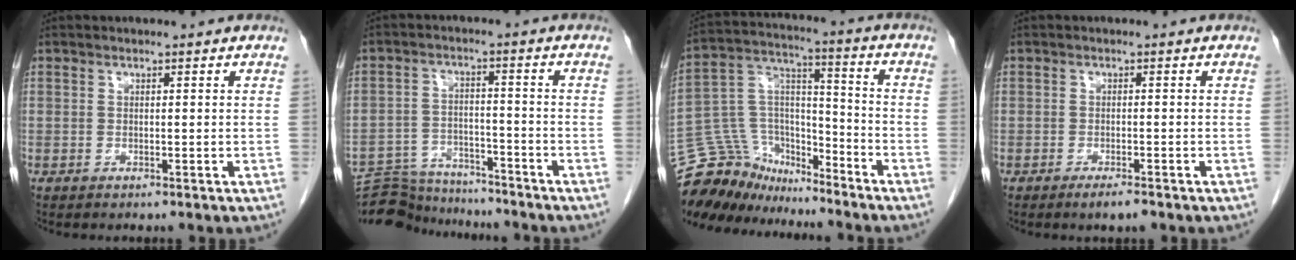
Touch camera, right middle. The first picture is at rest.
{"total": 12.3, "force": [-11.9, 2.7, 1.5], "torque": [-0.029, 0.016, -0.183]}
{"total": 14.5, "force": [-13.4, 5.1, 1.9], "torque": [-0.038, 0.057, -0.244]}
{"total": 2.2, "force": [-1.6, 0.3, 1.5], "torque": [-0.027, -0.004, -0.023]}